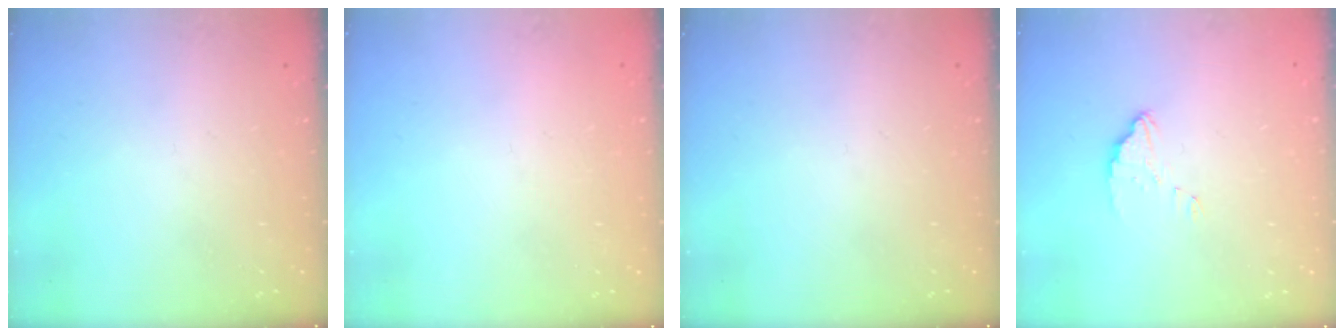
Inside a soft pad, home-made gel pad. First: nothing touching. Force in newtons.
{"total": 2.3, "press": 2.3, "slide": 0.1}
{"total": 0.0}
{"total": 2.5, "press": 2.5, "slide": 0.2}